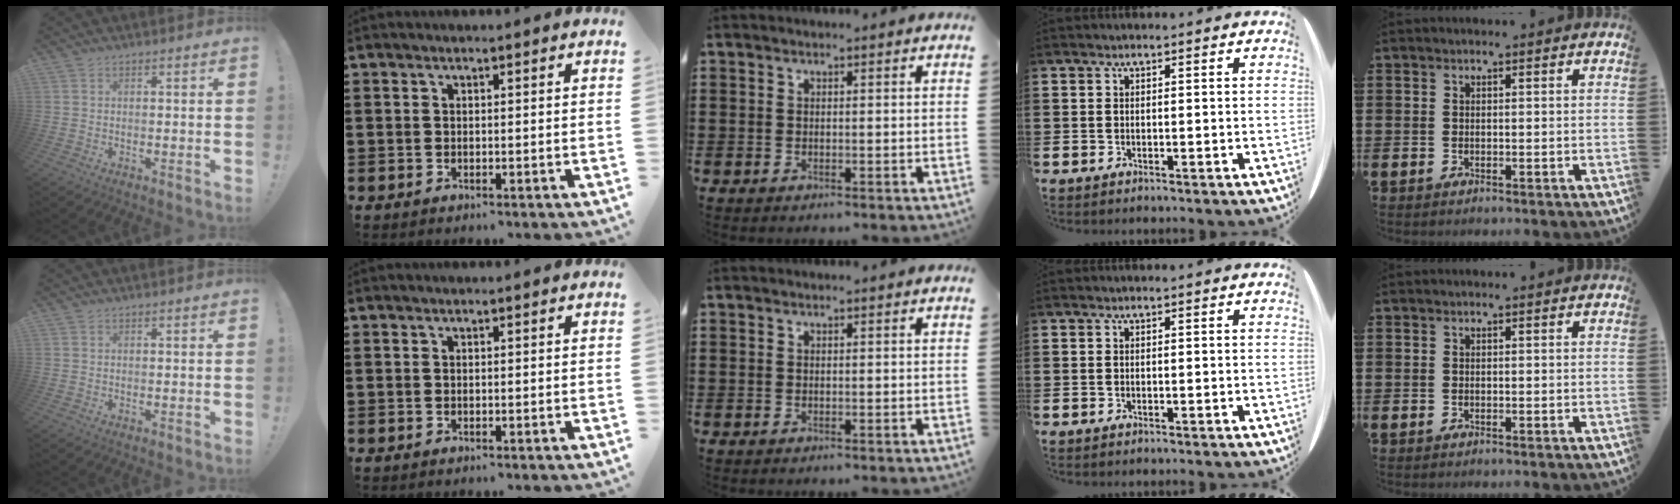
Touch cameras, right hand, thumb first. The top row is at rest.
{}